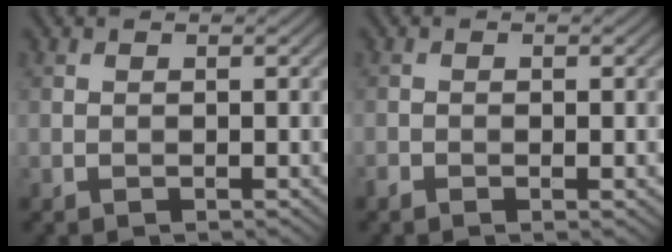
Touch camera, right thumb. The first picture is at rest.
{"total": 1.2, "force": [-0.6, 0.4, 0.9], "torque": [-0.020, -0.003, -0.013]}